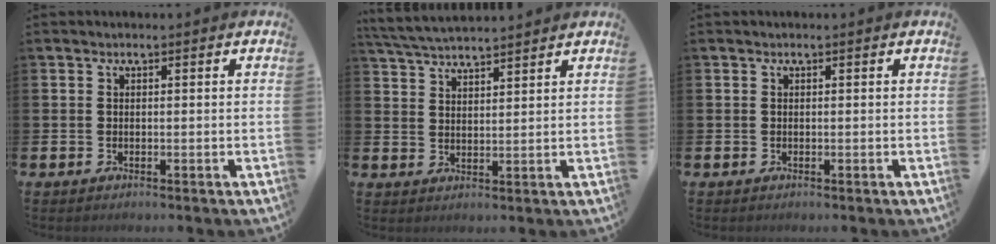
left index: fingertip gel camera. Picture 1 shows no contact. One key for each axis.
{"total": 4.3, "fx": 4.2, "fy": 0.3, "fz": 0.7, "tx": -0.032, "ty": -0.020, "tz": 0.076}
{"total": 0.0}